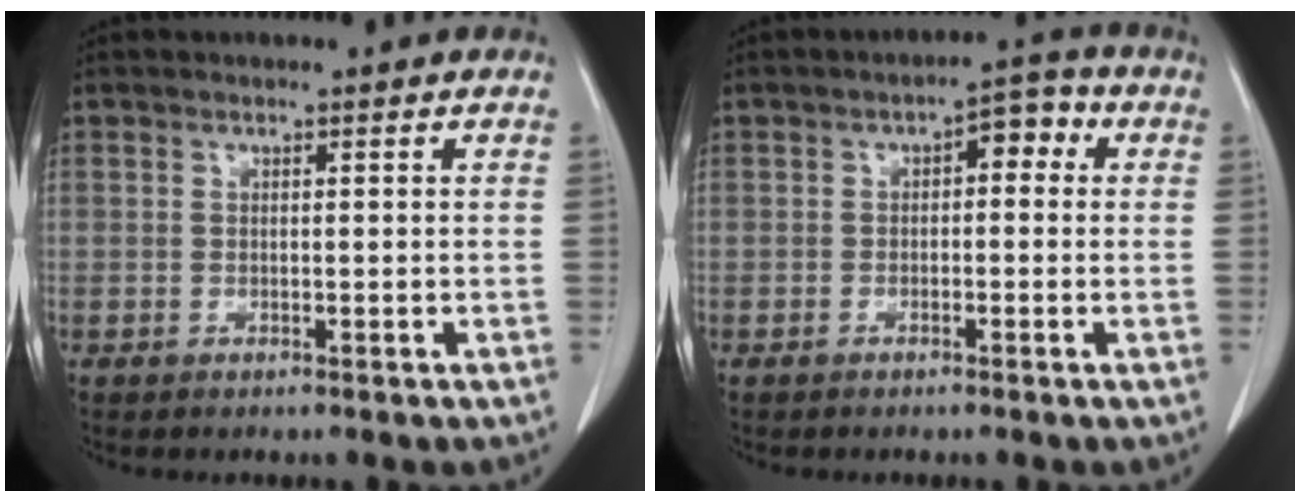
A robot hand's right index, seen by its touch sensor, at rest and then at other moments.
{"total": 4.3, "force": [0.6, 2.0, 3.7], "torque": [-0.046, 0.027, 0.000]}